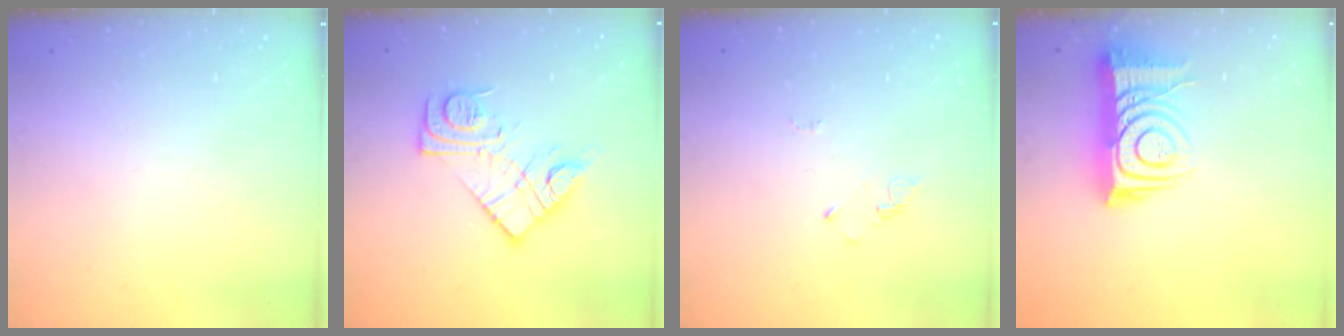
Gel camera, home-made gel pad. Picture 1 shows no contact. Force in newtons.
{"total": 13.8, "press": 13.7, "slide": 0.8}
{"total": 2.9, "press": 2.9, "slide": 0.3}
{"total": 12.9, "press": 12.8, "slide": 1.1}